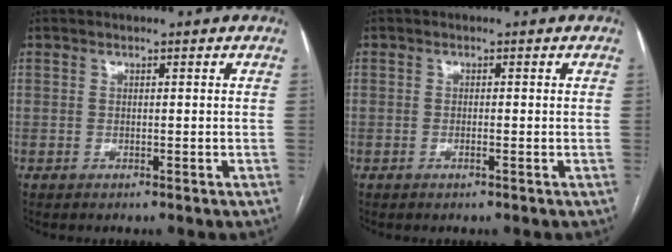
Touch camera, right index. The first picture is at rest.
{"total": 0.8, "force": [-0.4, 0.0, 0.7], "torque": [-0.016, 0.000, -0.004]}